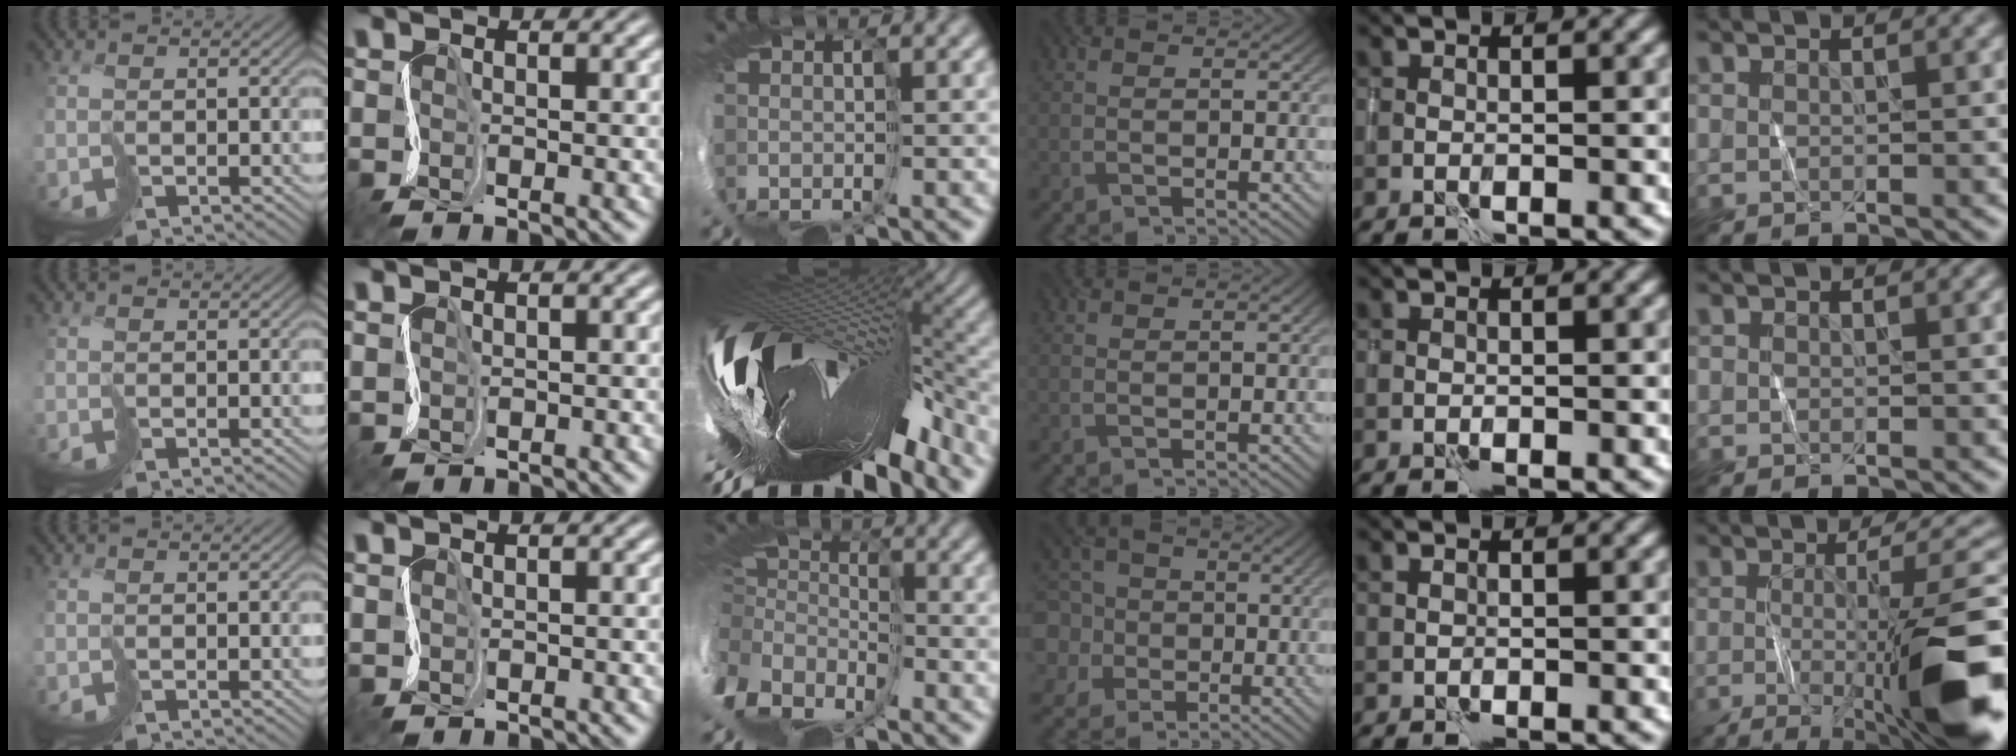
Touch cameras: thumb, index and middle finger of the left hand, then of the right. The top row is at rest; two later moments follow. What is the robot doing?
{"motion": "cut", "object": "tissue"}